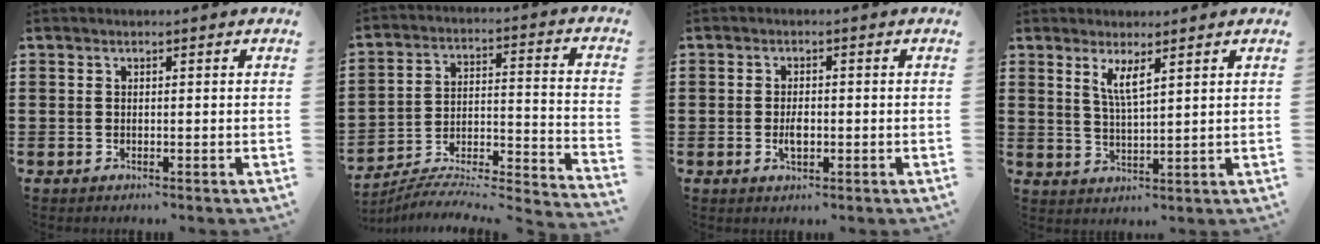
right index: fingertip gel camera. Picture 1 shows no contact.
{"total": 5.5, "force": [-4.9, 0.8, 2.2], "torque": [-0.040, -0.014, -0.103]}
{"total": 2.5, "force": [-0.4, 1.3, 2.1], "torque": [-0.040, 0.003, -0.007]}
{"total": 3.6, "force": [2.2, 0.7, 2.8], "torque": [-0.062, 0.002, 0.038]}